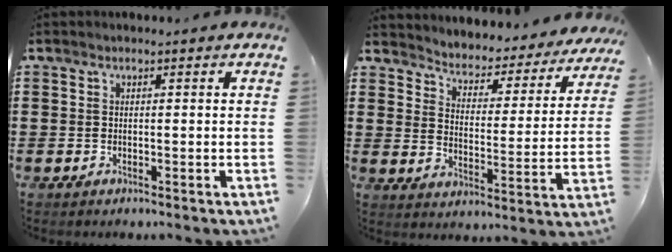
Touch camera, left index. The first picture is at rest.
{"total": 2.9, "force": [2.8, 0.3, -0.1], "torque": [-0.020, -0.032, 0.037]}